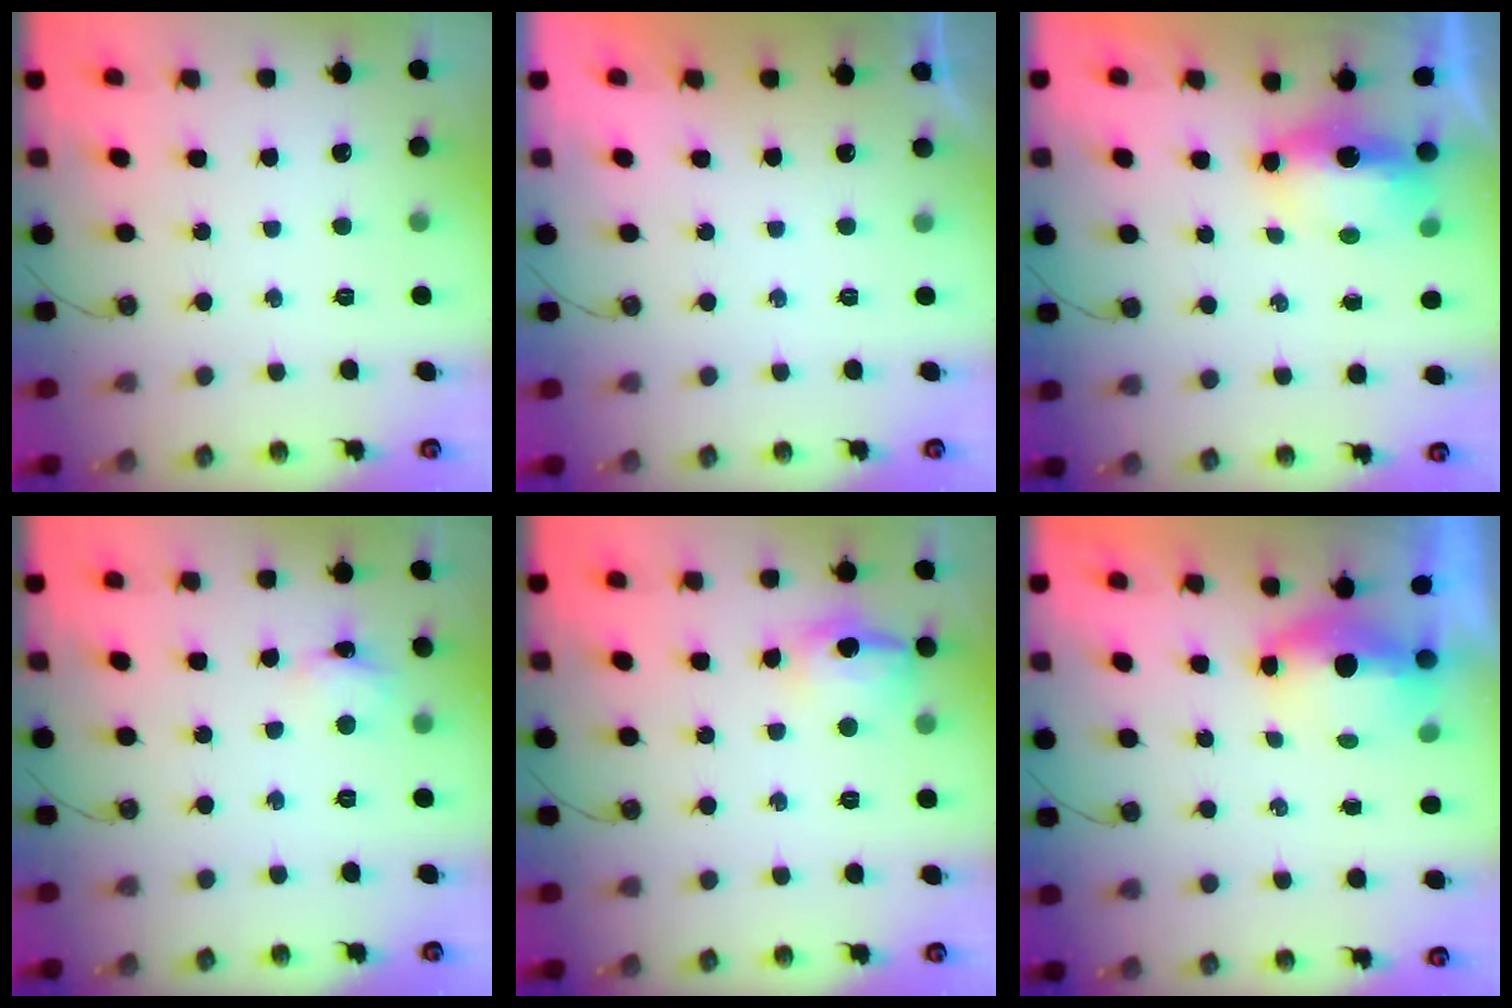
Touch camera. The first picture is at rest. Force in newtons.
{"total": 0.0}
{"total": 12.9, "press": 8.4, "slide": 9.7}
{"total": 2.9, "press": 2.9, "slide": 0.2}
{"total": 12.7, "press": 12.7, "slide": 1.2}
{"total": 5.6, "press": 5.6, "slide": 0.7}